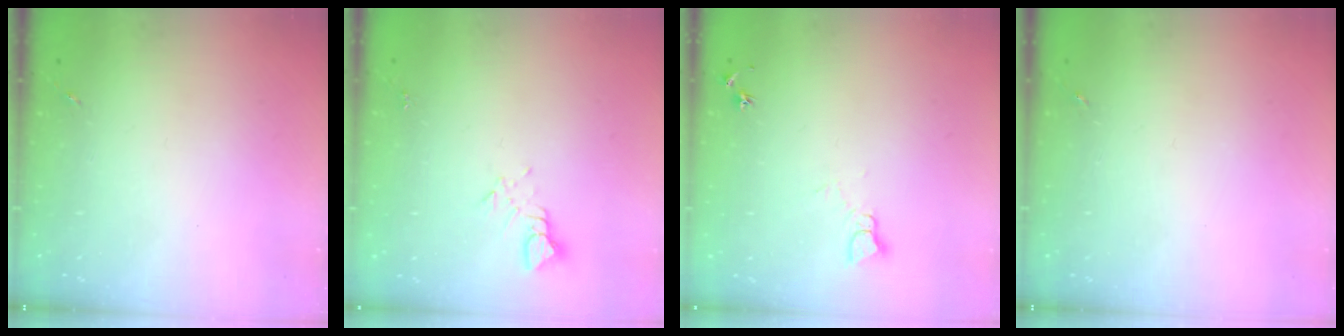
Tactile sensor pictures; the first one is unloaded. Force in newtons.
{"total": 3.8, "press": 3.8, "slide": 0.4}
{"total": 4.9, "press": 4.9, "slide": 0.5}
{"total": 0.0}